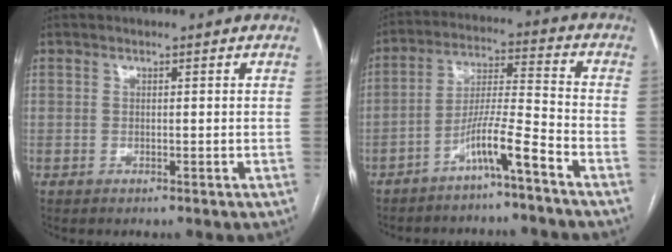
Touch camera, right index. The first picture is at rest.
{"total": 7.6, "force": [-5.3, -1.0, 5.4], "torque": [-0.101, 0.006, -0.099]}